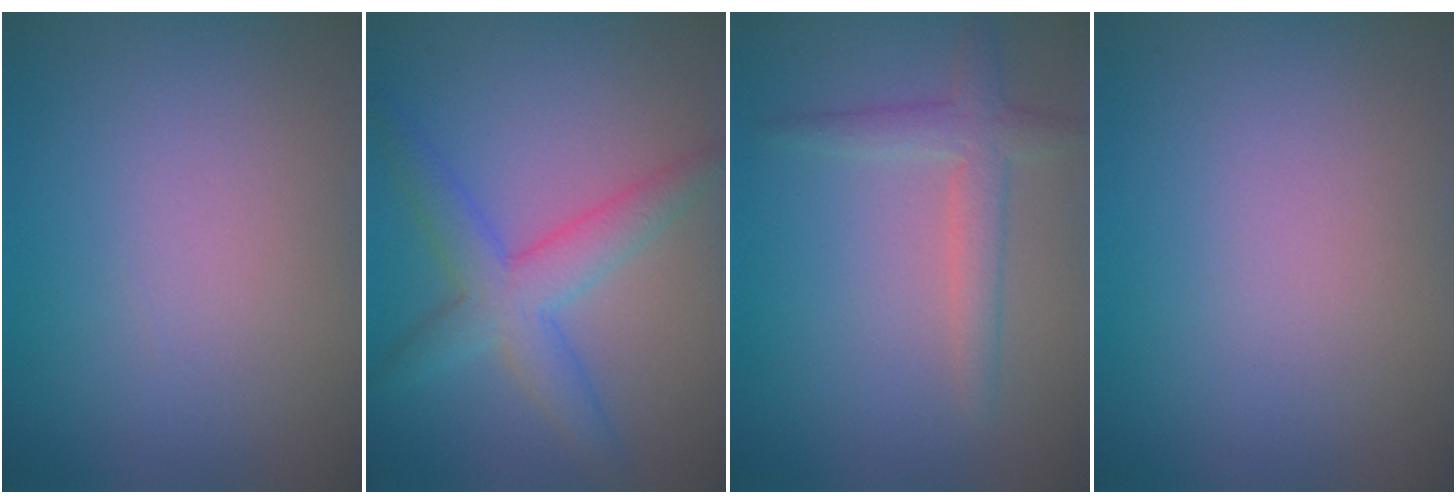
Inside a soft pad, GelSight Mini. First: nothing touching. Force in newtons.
{"total": 4.7, "press": 4.7, "slide": 0.1}
{"total": 2.5, "press": 2.5, "slide": 0.1}
{"total": 0.0}